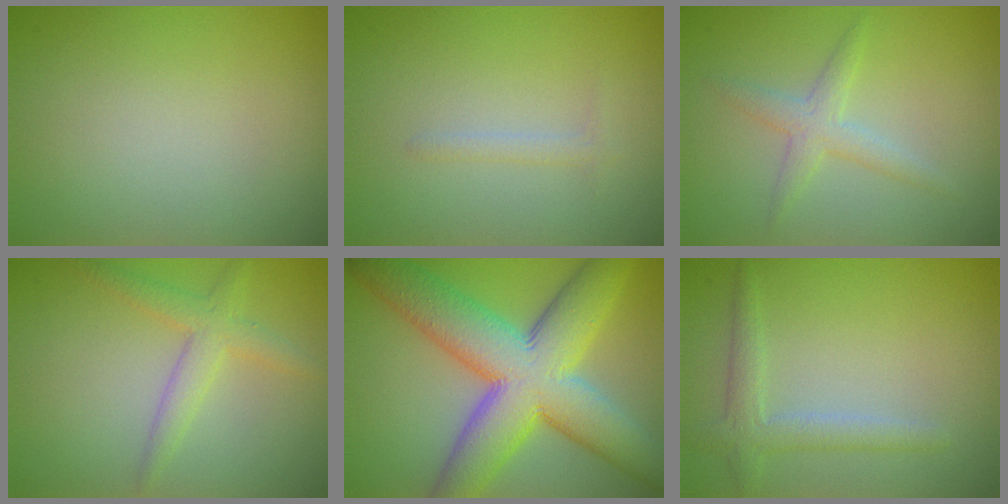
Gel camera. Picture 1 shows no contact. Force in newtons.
{"total": 0.9, "press": 0.9, "slide": 0.0}
{"total": 2.2, "press": 2.2, "slide": 0.1}
{"total": 2.6, "press": 2.6, "slide": 0.1}
{"total": 12.5, "press": 12.5, "slide": 0.4}
{"total": 2.5, "press": 2.5, "slide": 0.3}